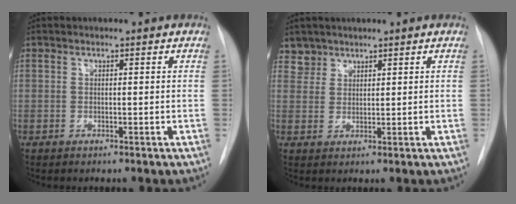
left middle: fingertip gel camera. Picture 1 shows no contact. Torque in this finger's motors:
{"motor_torque": [0.40, -0.57, -0.04, 0.00]}